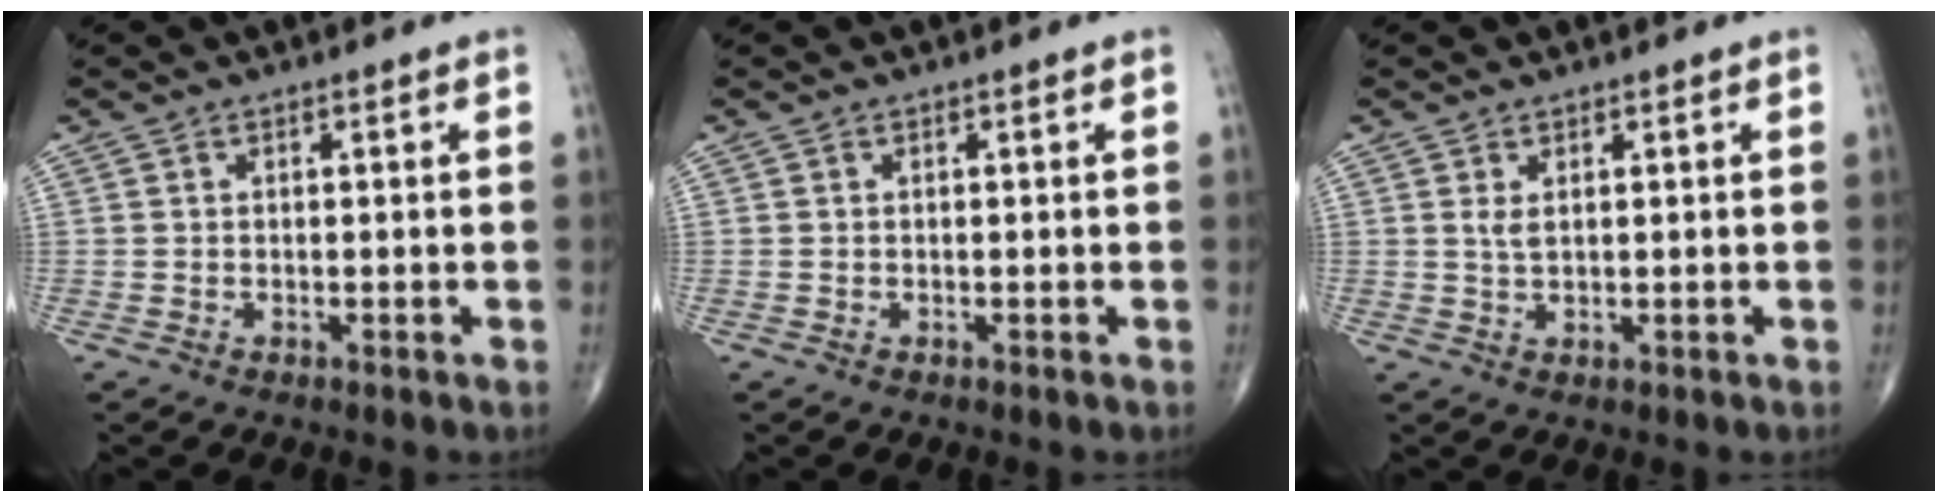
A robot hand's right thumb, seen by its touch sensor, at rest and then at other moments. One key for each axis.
{"total": 0.0}
{"total": 1.8, "fx": 0.7, "fy": 0.7, "fz": 1.4, "tx": -0.029, "ty": -0.005, "tz": 0.019}